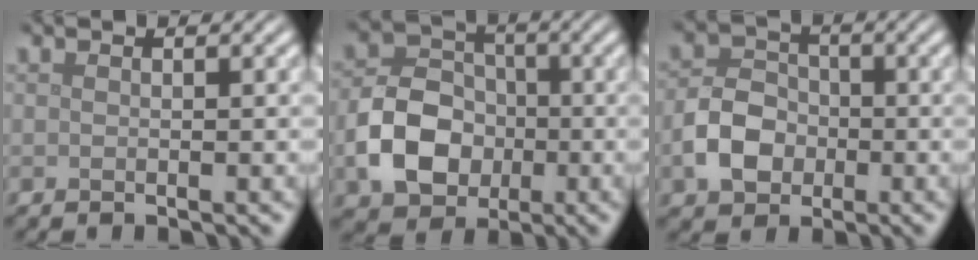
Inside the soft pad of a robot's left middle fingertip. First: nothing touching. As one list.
[{"total": 6.8, "force": [-1.9, 5.3, 3.9], "torque": [-0.074, -0.001, -0.042]}, {"total": 4.5, "force": [-1.4, 3.4, 2.5], "torque": [-0.047, 0.003, -0.030]}]